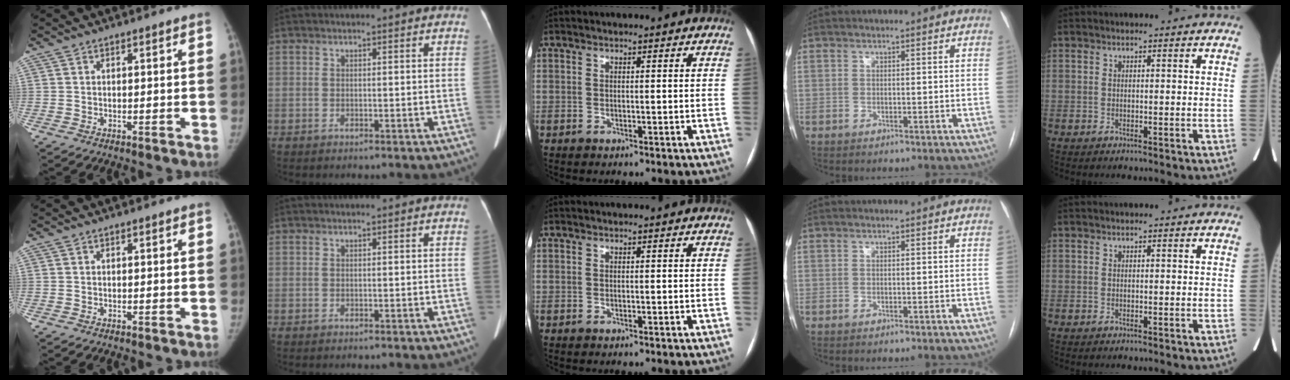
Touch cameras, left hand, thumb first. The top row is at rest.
{}